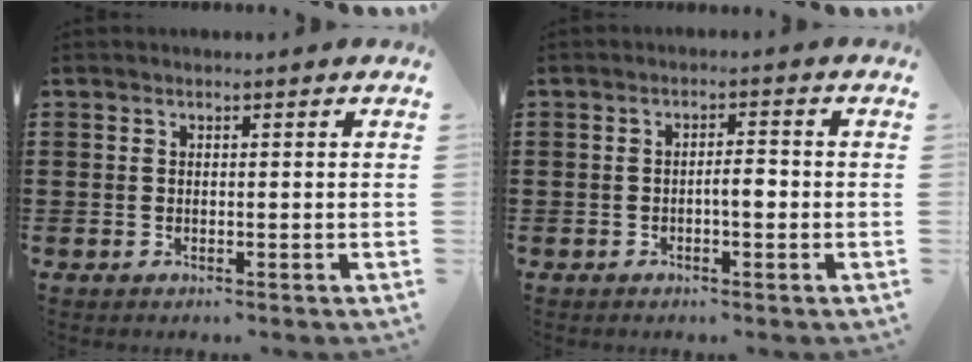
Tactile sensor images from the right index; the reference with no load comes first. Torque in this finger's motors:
{"motor_torque": [0.58, -0.29, 0.09, 0.05]}